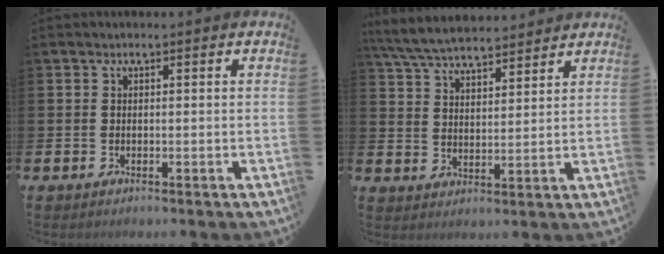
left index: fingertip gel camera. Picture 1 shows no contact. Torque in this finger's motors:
{"motor_torque": [1.13, -1.01, 0.28, 0.21]}